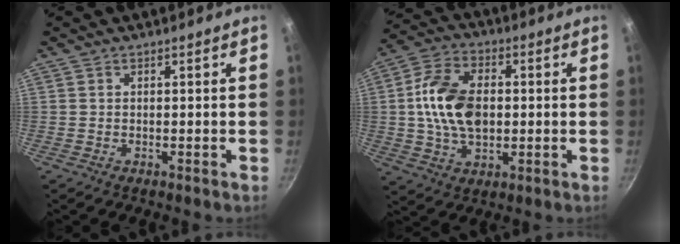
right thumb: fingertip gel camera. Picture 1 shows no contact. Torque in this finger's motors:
{"motor_torque": [1.93, 2.22, 1.61, -0.05, 0.21]}